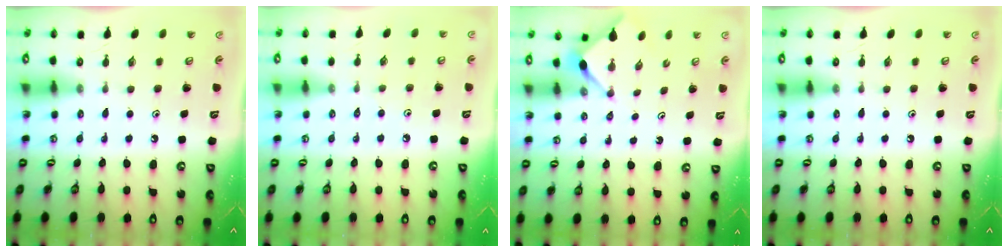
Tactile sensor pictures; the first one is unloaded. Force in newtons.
{"total": 2.8, "press": 2.7, "slide": 0.6}
{"total": 2.8, "press": 2.8, "slide": 0.3}
{"total": 0.0}